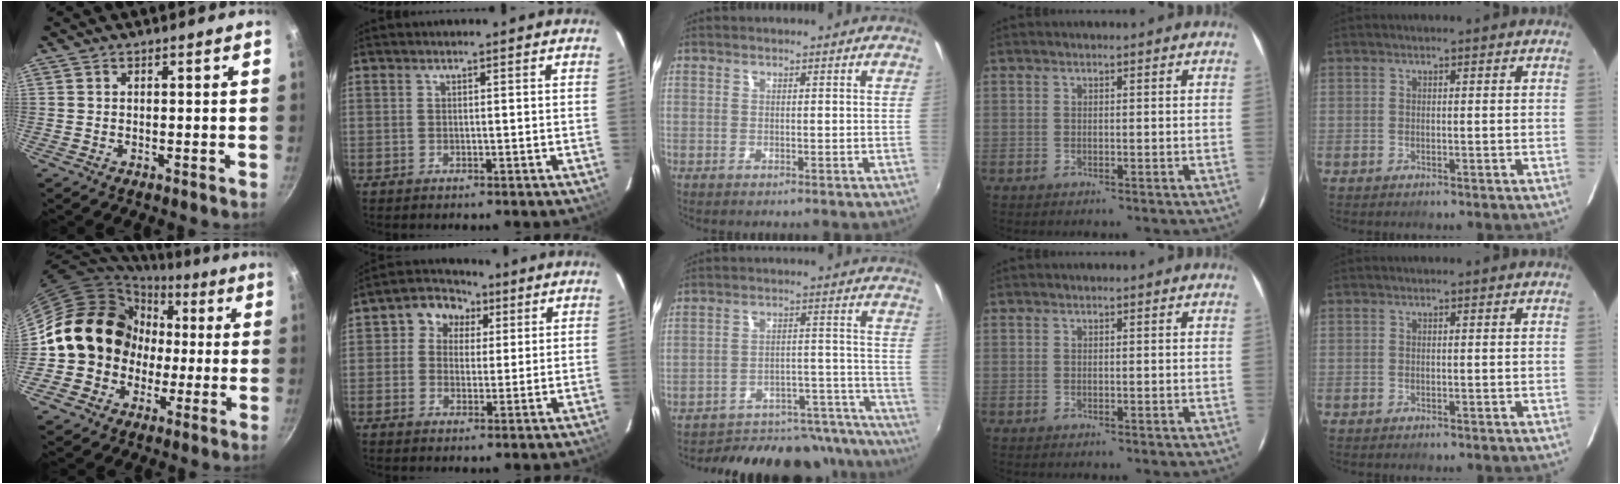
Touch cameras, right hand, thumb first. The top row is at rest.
{"thumb": {"total": 17.4, "force": [0.3, 15.3, 8.3], "torque": [-0.114, 0.048, 0.005]}, "index": {"total": 6.7, "force": [1.9, 6.1, 2.2], "torque": [-0.034, 0.024, 0.022]}, "middle": {"total": 27.5, "force": [-25.1, 8.1, 7.8], "torque": [-0.116, 0.044, -0.308]}}